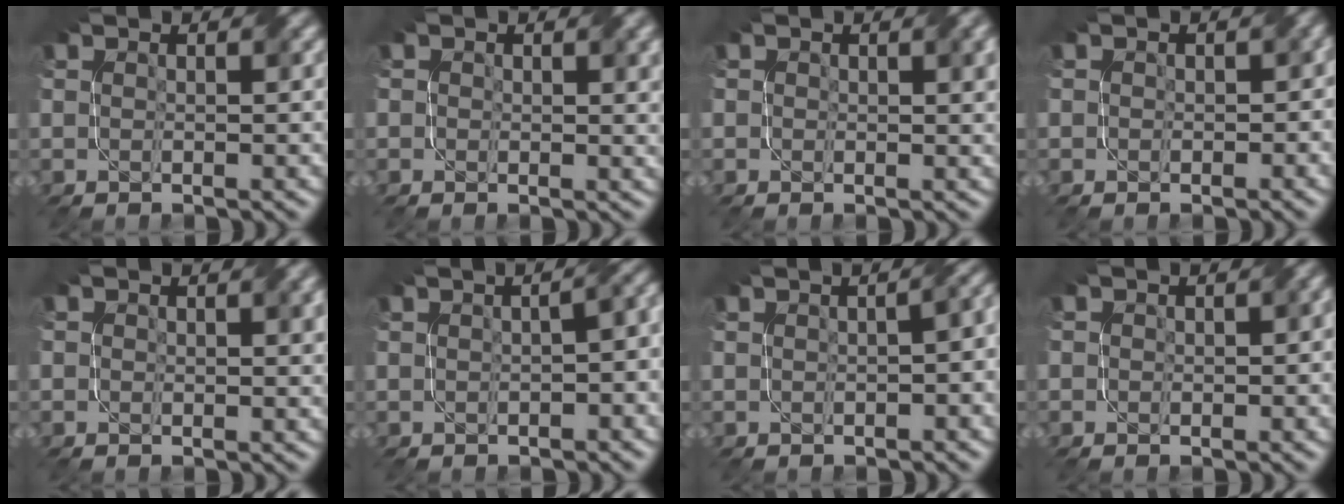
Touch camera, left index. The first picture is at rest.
{"total": 1.8, "force": [0.7, 1.2, 1.1], "torque": [-0.005, -0.002, 0.011]}
{"total": 1.6, "force": [0.7, 0.8, 1.2], "torque": [-0.006, 0.001, 0.012]}
{"total": 1.5, "force": [0.0, 1.4, 0.5], "torque": [0.004, -0.002, 0.000]}
{"total": 1.3, "force": [0.6, 0.7, 0.9], "torque": [-0.002, 0.002, 0.010]}
{"total": 5.6, "force": [-0.1, 2.6, 4.9], "torque": [-0.024, 0.013, -0.002]}
{"total": 5.0, "force": [0.0, 2.5, 4.4], "torque": [-0.018, 0.015, 0.002]}
{"total": 1.3, "force": [0.1, 1.2, 0.7], "torque": [-0.003, -0.001, 0.003]}